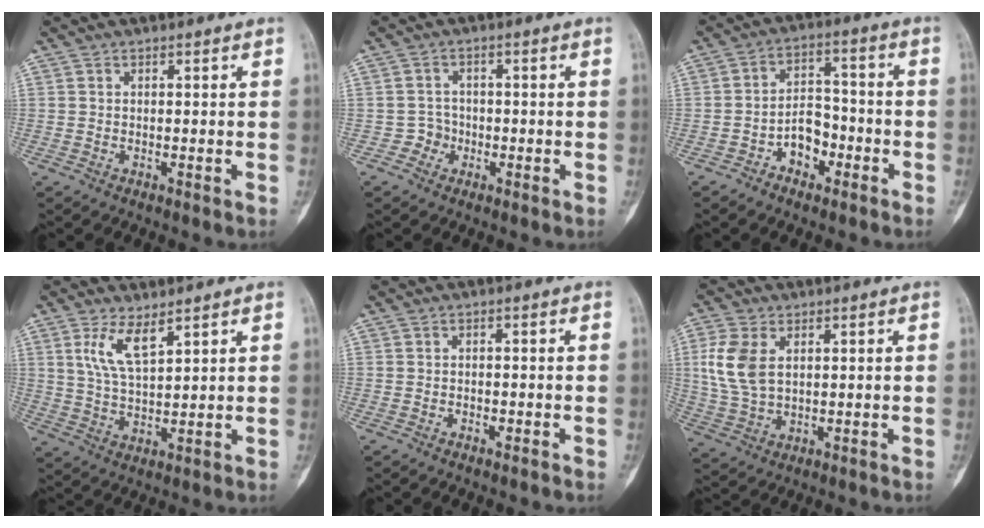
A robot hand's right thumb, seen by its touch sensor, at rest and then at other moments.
{"total": 2.5, "force": [-1.1, 2.3, 0.1], "torque": [0.014, 0.012, -0.025]}
{"total": 7.0, "force": [-3.4, 4.7, 3.9], "torque": [-0.039, 0.043, -0.062]}
{"total": 6.5, "force": [3.8, 2.1, 4.9], "torque": [-0.095, -0.026, 0.083]}
{"total": 1.0, "force": [-0.5, 0.5, 0.6], "torque": [-0.014, 0.005, -0.007]}
{"total": 9.1, "force": [2.3, 5.6, 6.8], "torque": [-0.147, -0.003, 0.054]}